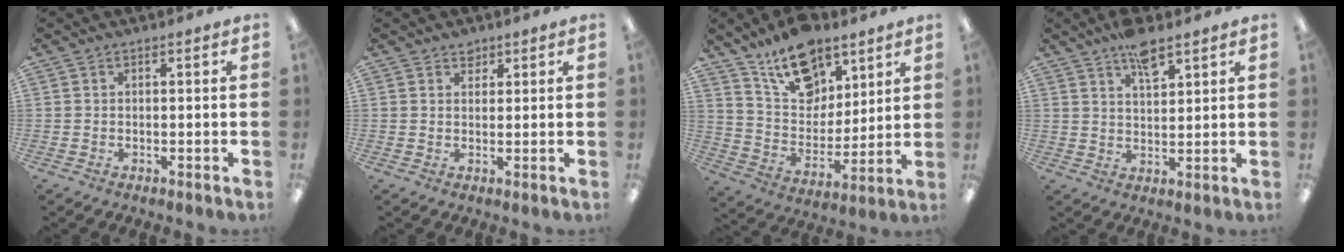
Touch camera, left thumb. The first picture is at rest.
{"total": 2.1, "force": [1.7, 1.2, 0.2], "torque": [0.011, -0.009, 0.029]}
{"total": 15.2, "force": [10.9, 8.5, 6.3], "torque": [-0.108, -0.062, 0.202]}
{"total": 6.9, "force": [5.0, 2.4, 4.1], "torque": [-0.069, -0.024, 0.086]}